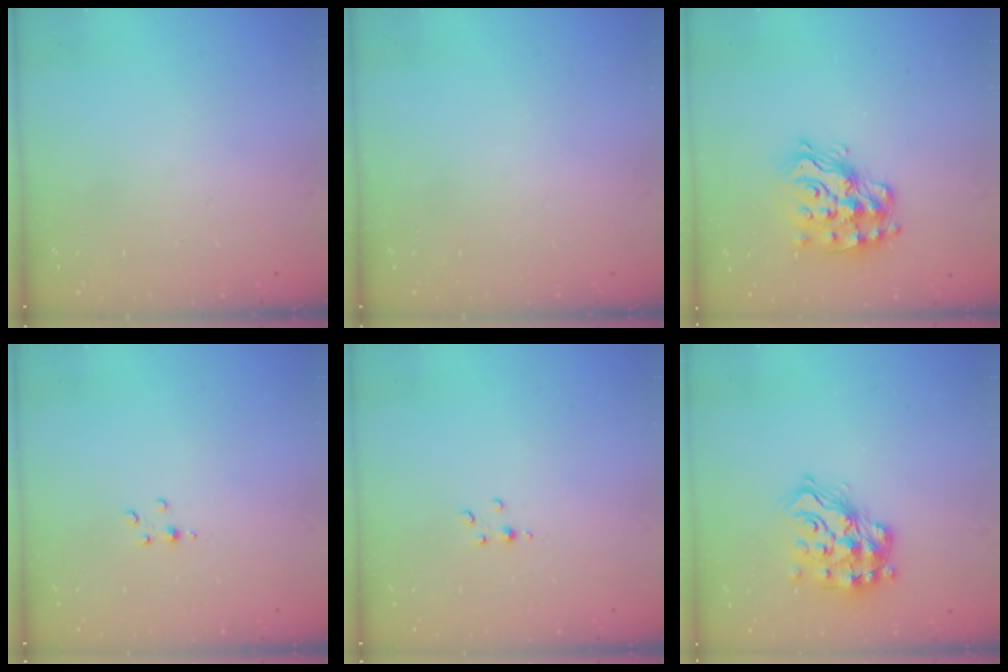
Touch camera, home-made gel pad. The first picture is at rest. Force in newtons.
{"total": 0.0}
{"total": 15.5, "press": 15.4, "slide": 1.3}
{"total": 2.8, "press": 2.8, "slide": 0.3}
{"total": 2.8, "press": 2.8, "slide": 0.3}
{"total": 17.5, "press": 17.5, "slide": 1.0}